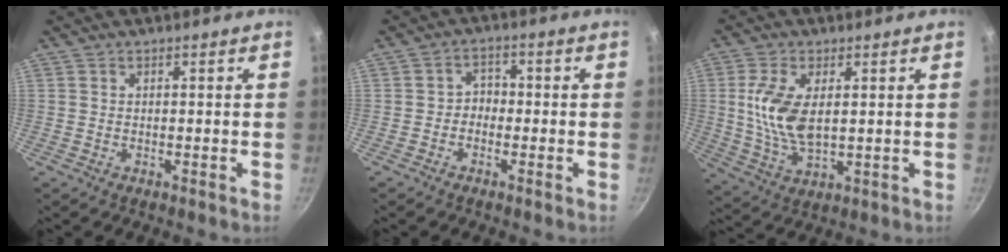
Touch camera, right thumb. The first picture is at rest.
{"total": 2.9, "force": [-1.1, 2.4, 1.3], "torque": [-0.005, 0.019, -0.027]}
{"total": 10.7, "force": [1.6, 5.5, 9.0], "torque": [-0.177, -0.009, 0.036]}